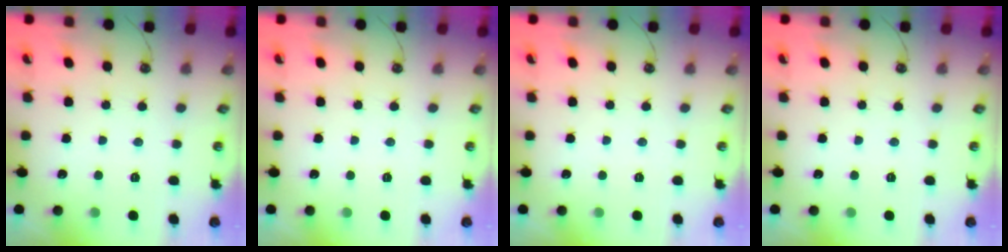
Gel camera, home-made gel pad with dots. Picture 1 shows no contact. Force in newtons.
{"total": 0.0}
{"total": 0.0}
{"total": 0.0}